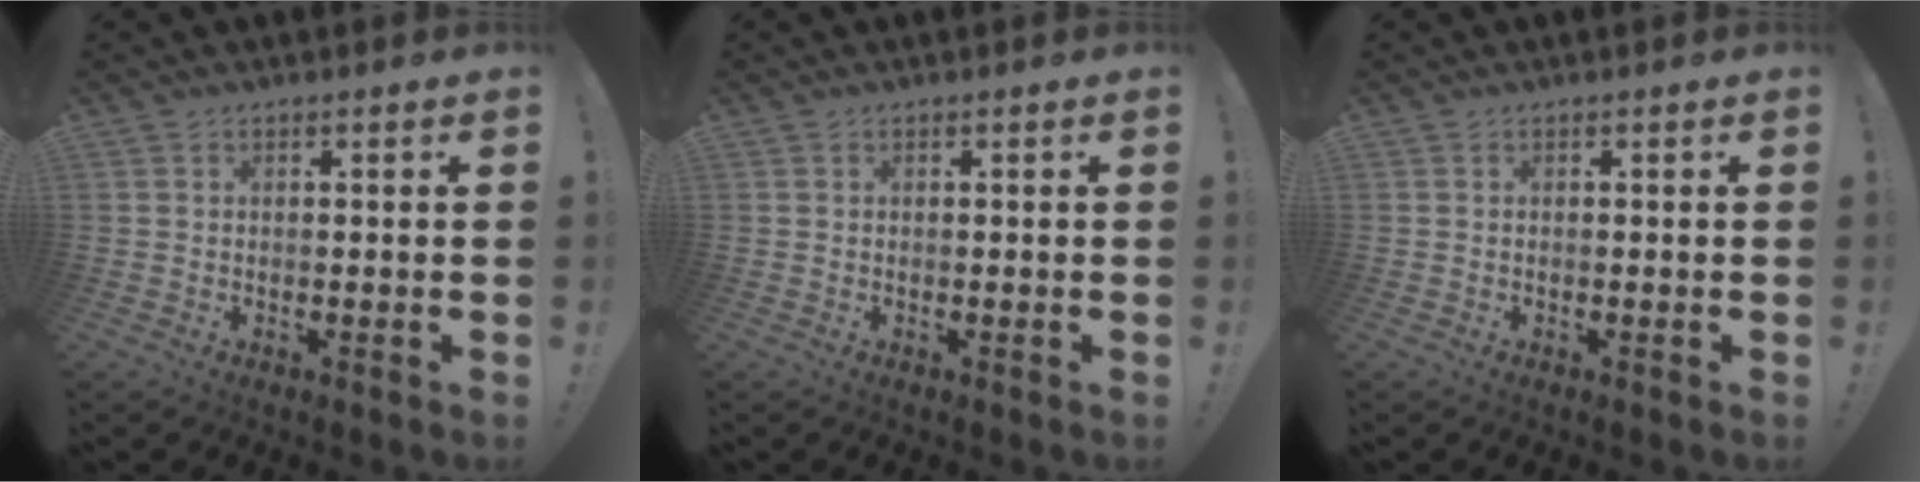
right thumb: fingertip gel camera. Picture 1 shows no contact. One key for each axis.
{"total": 0.0}
{"total": 0.0}